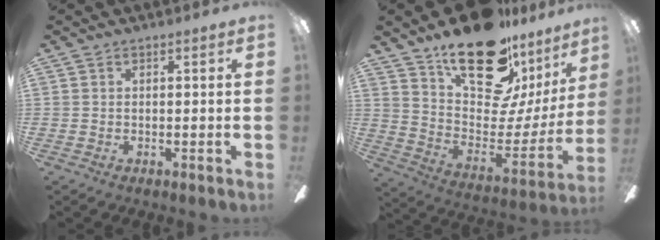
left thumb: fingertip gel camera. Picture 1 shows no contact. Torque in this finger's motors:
{"motor_torque": [2.53, 1.37, 1.43, -1.34, 0.35]}